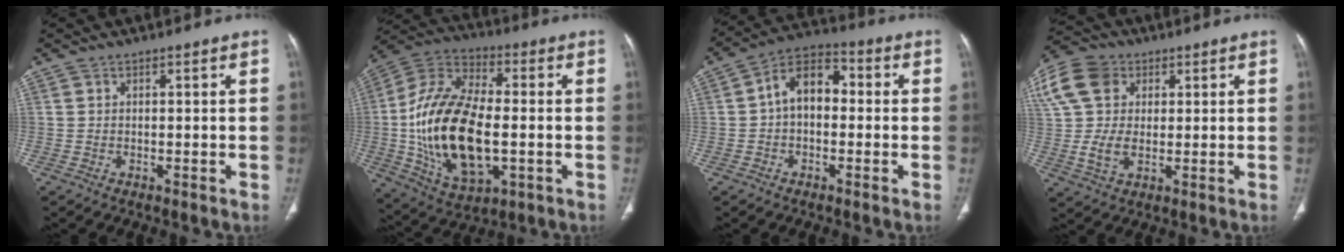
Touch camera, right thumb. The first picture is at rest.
{"total": 23.7, "force": [-2.1, 12.5, 20.0], "torque": [-0.385, 0.009, -0.029]}
{"total": 9.6, "force": [0.1, 6.4, 7.2], "torque": [-0.099, 0.034, -0.012]}
{"total": 14.1, "force": [4.0, 10.5, 8.5], "torque": [-0.167, 0.007, 0.074]}